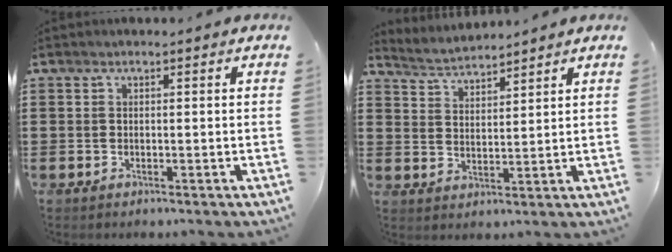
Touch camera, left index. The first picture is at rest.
{"total": 2.9, "force": [2.9, -0.1, -0.1], "torque": [-0.011, -0.014, 0.051]}